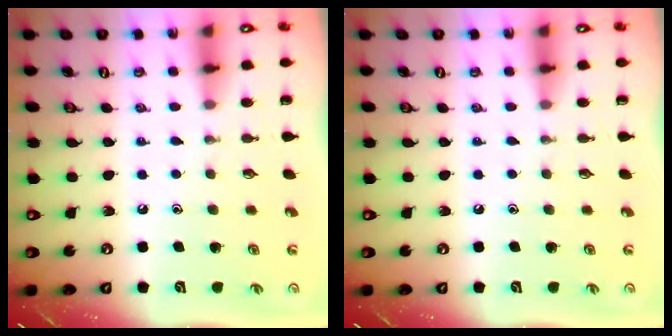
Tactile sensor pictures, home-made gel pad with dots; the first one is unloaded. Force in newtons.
{"total": 0.0}